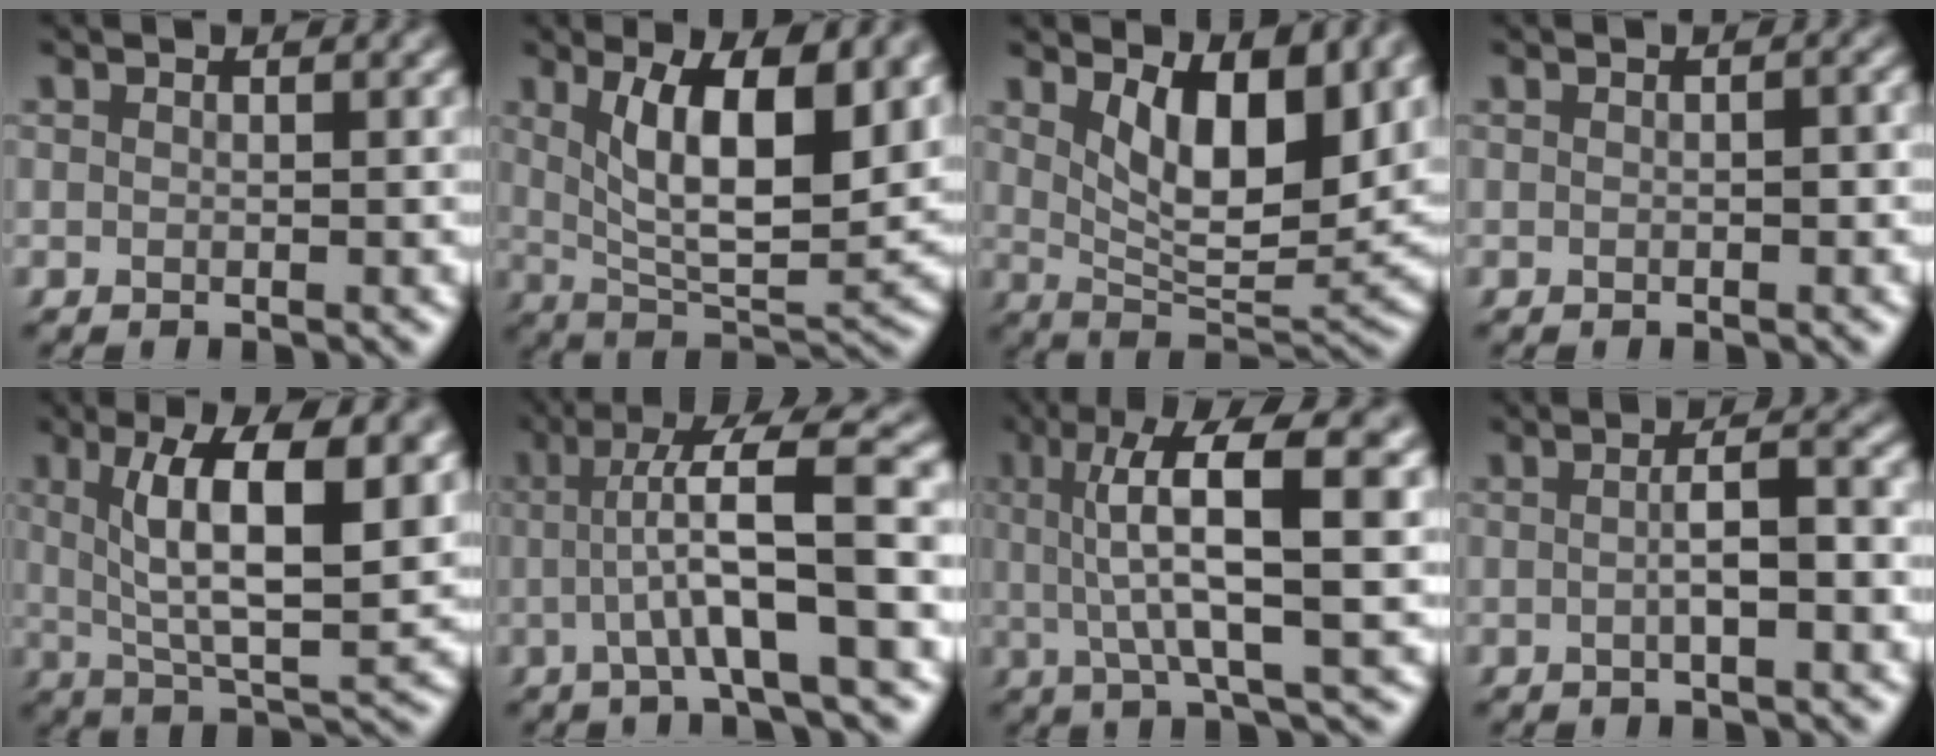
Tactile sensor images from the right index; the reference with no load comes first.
{"total": 10.0, "force": [2.9, 5.0, 8.2], "torque": [-0.143, -0.013, 0.050]}
{"total": 9.0, "force": [3.7, 3.8, 7.3], "torque": [-0.112, -0.006, 0.057]}
{"total": 0.9, "force": [-0.1, 0.5, 0.8], "torque": [-0.013, 0.002, -0.004]}
{"total": 8.9, "force": [2.6, 3.3, 7.8], "torque": [-0.131, -0.001, 0.046]}
{"total": 7.6, "force": [1.2, 1.5, 7.4], "torque": [-0.107, 0.025, 0.008]}
{"total": 8.0, "force": [2.1, 1.5, 7.6], "torque": [-0.130, 0.008, 0.028]}
{"total": 3.0, "force": [-0.7, 0.5, 2.9], "torque": [-0.048, 0.004, -0.014]}